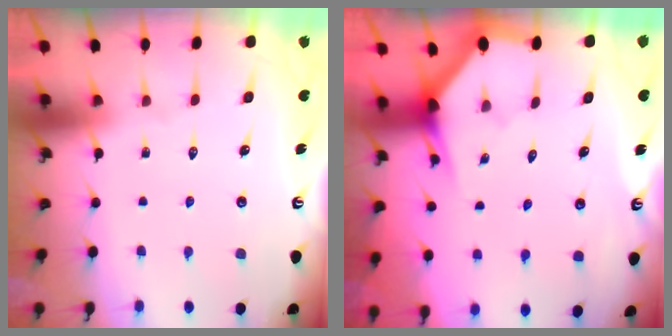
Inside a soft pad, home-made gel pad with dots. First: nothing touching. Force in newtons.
{"total": 3.0, "press": 3.0, "slide": 0.1}